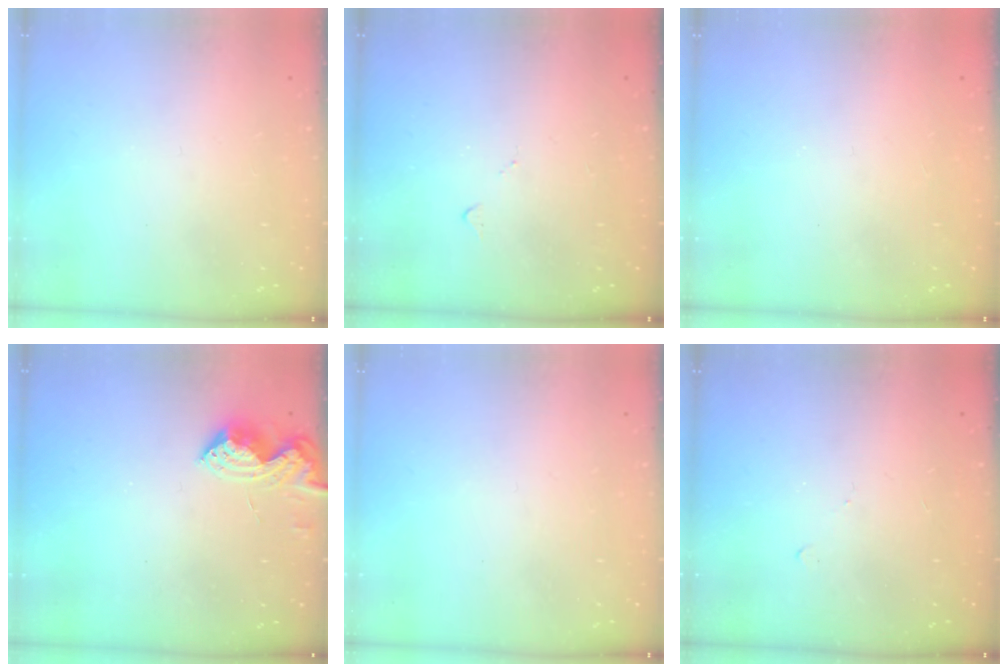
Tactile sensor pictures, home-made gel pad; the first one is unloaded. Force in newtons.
{"total": 4.7, "press": 4.6, "slide": 0.7}
{"total": 1.0, "press": 0.9, "slide": 0.1}
{"total": 7.1, "press": 7.1, "slide": 0.7}
{"total": 0.0}
{"total": 5.0, "press": 4.9, "slide": 0.7}